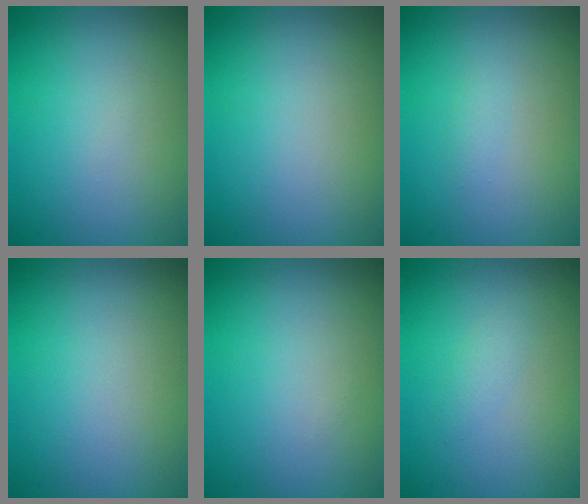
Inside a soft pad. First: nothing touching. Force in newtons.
{"total": 0.0}
{"total": 0.6, "press": 0.6, "slide": 0.0}
{"total": 0.0}
{"total": 0.0}
{"total": 0.9, "press": 0.9, "slide": 0.0}